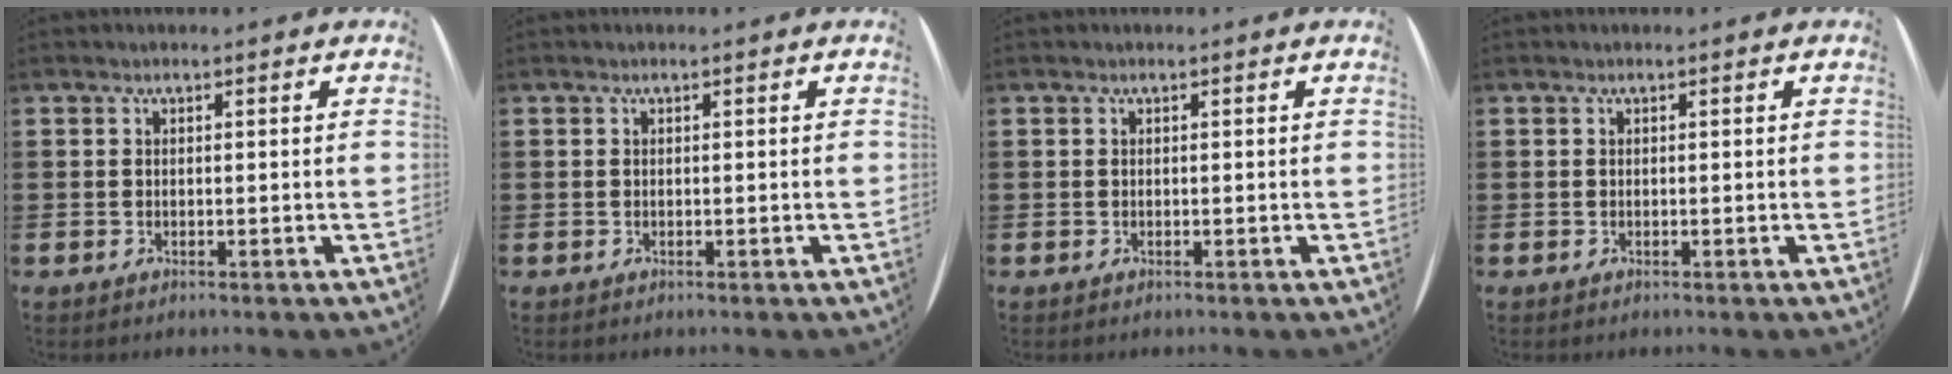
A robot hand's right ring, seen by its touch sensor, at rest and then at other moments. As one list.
[{"total": 0.0}, {"total": 0.0}, {"total": 0.0}]